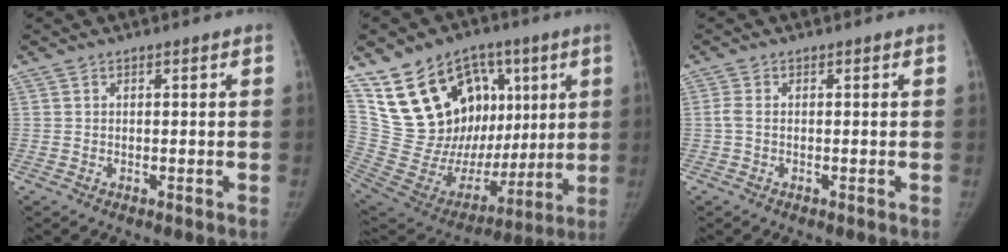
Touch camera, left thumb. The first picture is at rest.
{"total": 26.5, "force": [9.5, 18.2, 16.9], "torque": [-0.234, 0.006, 0.182]}
{"total": 1.5, "force": [-0.2, 0.8, 1.3], "torque": [-0.032, -0.001, -0.008]}